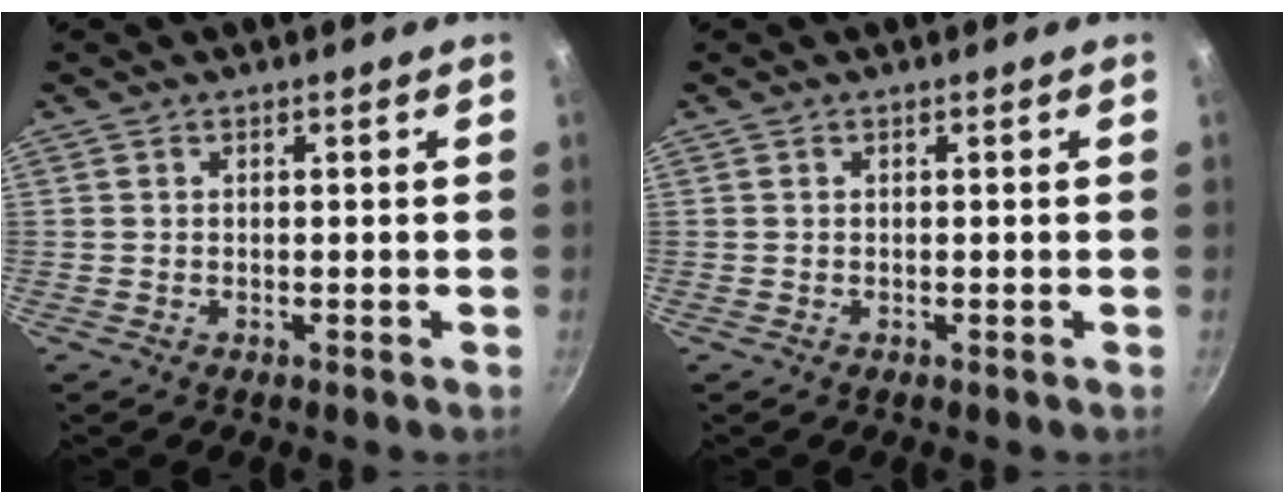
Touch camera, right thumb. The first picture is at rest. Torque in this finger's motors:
{"motor_torque": [-0.19, -0.19, 0.06, 0.05, 0.00]}